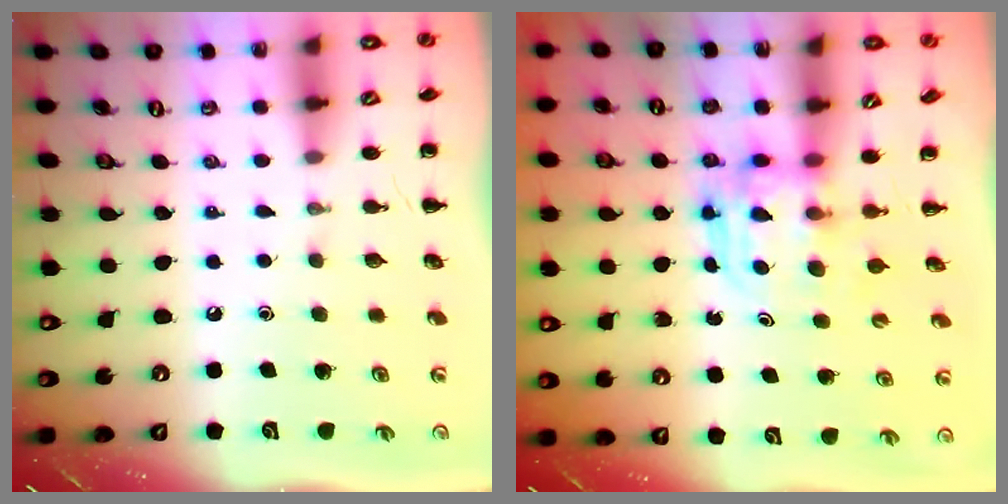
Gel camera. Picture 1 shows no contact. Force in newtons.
{"total": 3.8, "press": 3.7, "slide": 0.3}